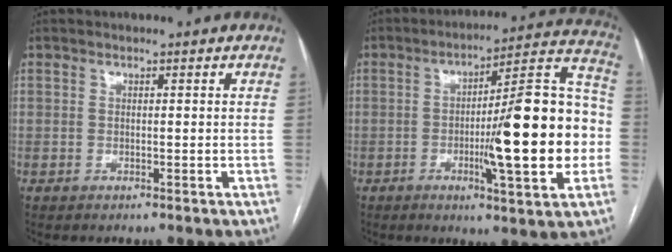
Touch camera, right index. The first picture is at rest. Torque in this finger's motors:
{"motor_torque": [2.14, 0.00, 1.05, 0.21]}